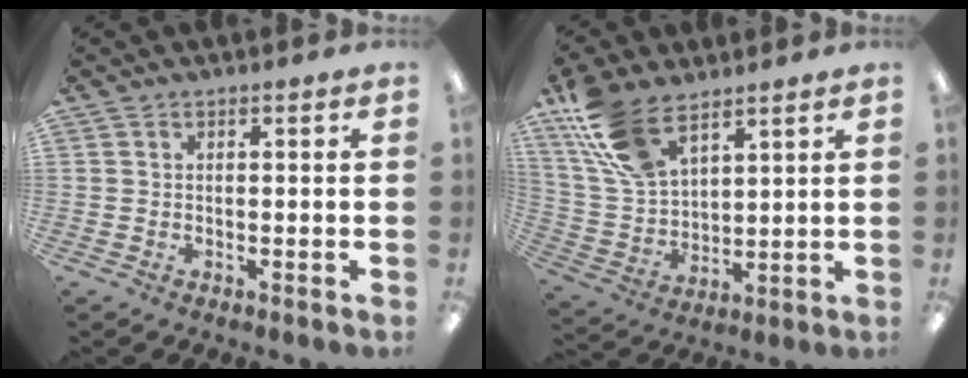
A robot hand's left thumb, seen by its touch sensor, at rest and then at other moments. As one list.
[{"total": 14.9, "force": [9.9, 7.2, 8.5], "torque": [-0.202, -0.028, 0.188]}]